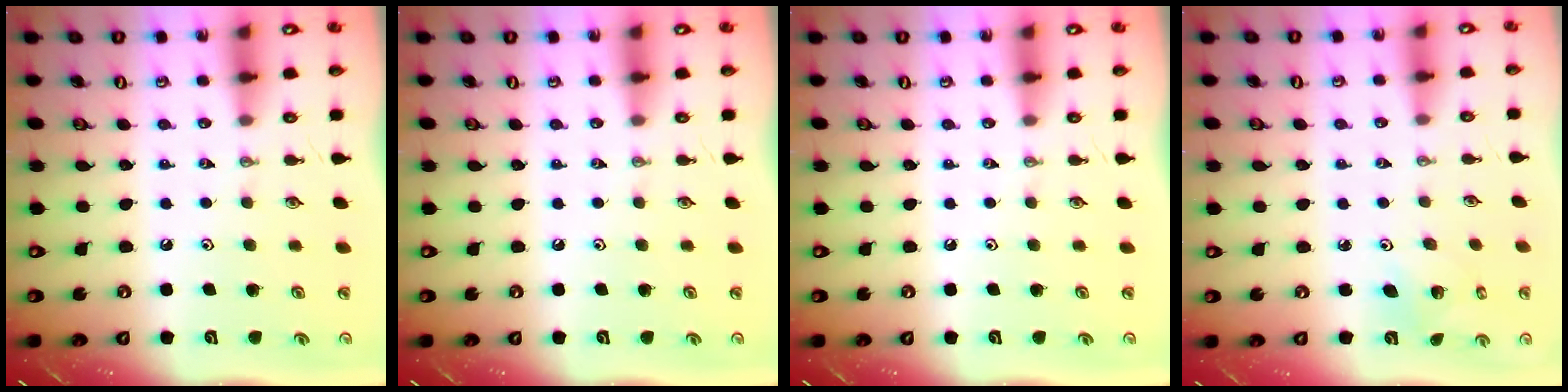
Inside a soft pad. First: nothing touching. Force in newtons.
{"total": 0.0}
{"total": 0.0}
{"total": 3.6, "press": 3.5, "slide": 0.4}